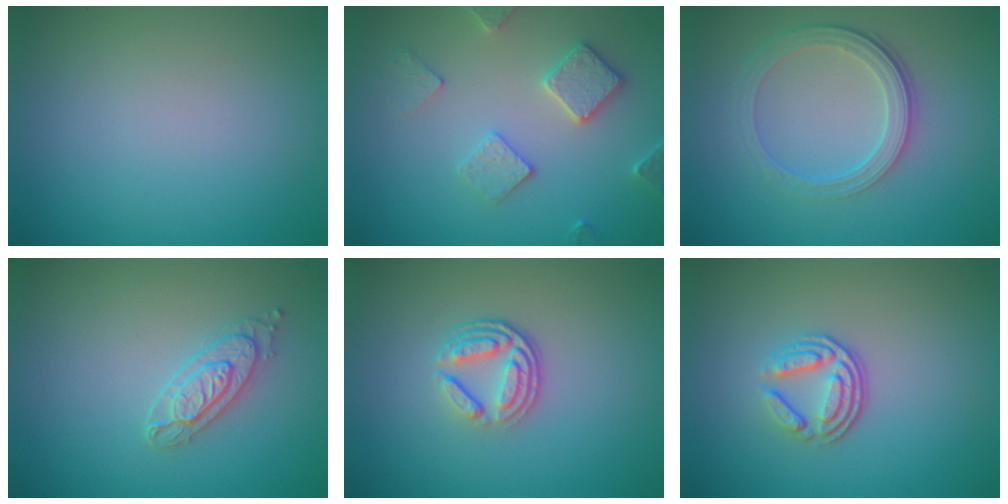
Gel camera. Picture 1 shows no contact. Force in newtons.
{"total": 3.2, "press": 3.2, "slide": 0.6}
{"total": 4.0, "press": 2.9, "slide": 2.8}
{"total": 2.5, "press": 2.4, "slide": 0.6}
{"total": 3.8, "press": 2.7, "slide": 2.6}
{"total": 3.5, "press": 2.5, "slide": 2.5}